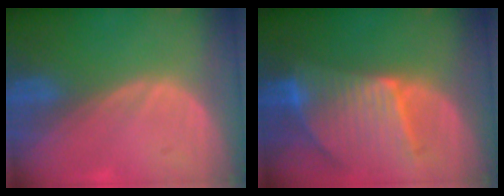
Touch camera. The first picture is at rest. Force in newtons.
{"total": 9.4, "press": 8.2, "slide": 4.6}